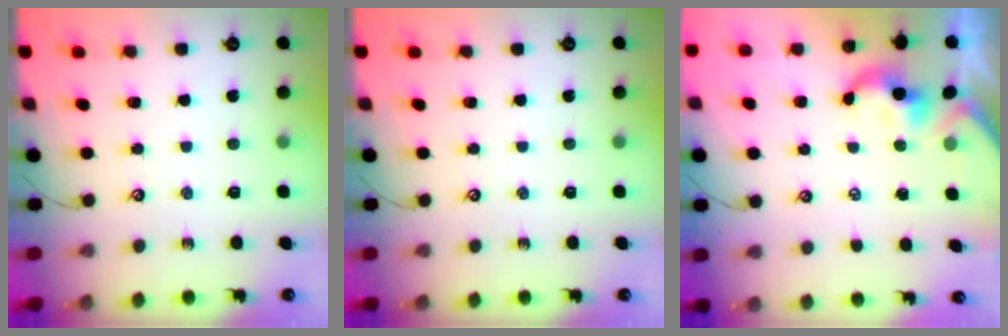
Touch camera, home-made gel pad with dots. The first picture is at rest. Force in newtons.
{"total": 0.0}
{"total": 0.0}